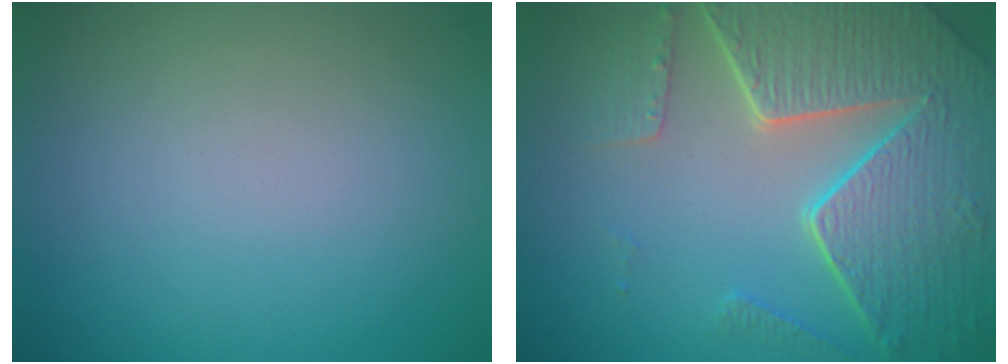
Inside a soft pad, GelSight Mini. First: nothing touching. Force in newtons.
{"total": 8.1, "press": 5.9, "slide": 5.5}